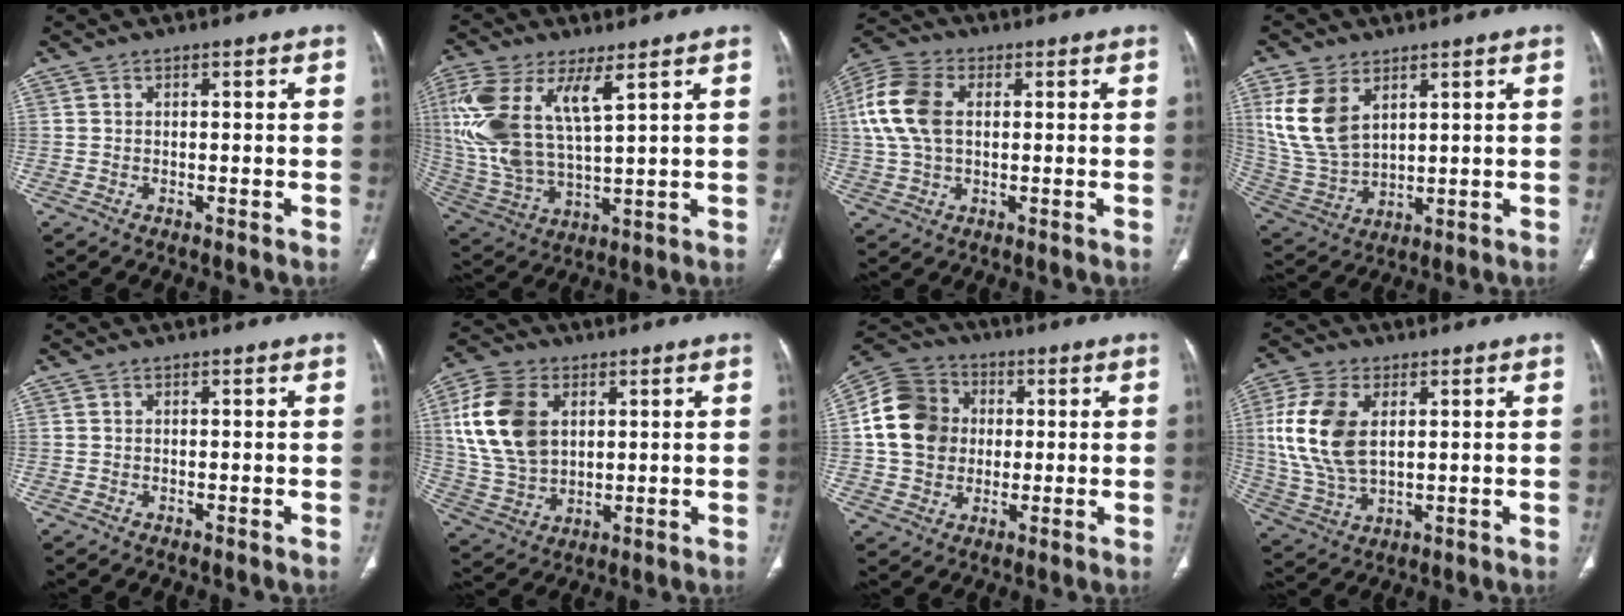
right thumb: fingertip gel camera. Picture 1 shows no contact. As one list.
[{"total": 17.7, "force": [6.7, 7.4, 14.6], "torque": [-0.325, -0.017, 0.140]}, {"total": 12.2, "force": [1.9, 7.9, 9.0], "torque": [-0.198, 0.019, 0.033]}, {"total": 12.7, "force": [5.3, 7.8, 8.5], "torque": [-0.170, -0.017, 0.122]}, {"total": 0.0}, {"total": 15.9, "force": [4.1, 10.8, 10.9], "torque": [-0.207, -0.005, 0.083]}, {"total": 14.4, "force": [1.1, 12.3, 7.3], "torque": [-0.123, 0.020, 0.015]}, {"total": 14.3, "force": [2.8, 8.4, 11.2], "torque": [-0.237, -0.005, 0.059]}]